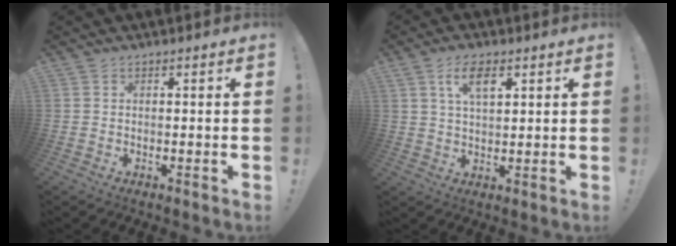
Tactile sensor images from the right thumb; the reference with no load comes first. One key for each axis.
{"total": 7.2, "fx": 3.3, "fy": 3.3, "fz": 5.4, "tx": -0.088, "ty": -0.005, "tz": 0.056}